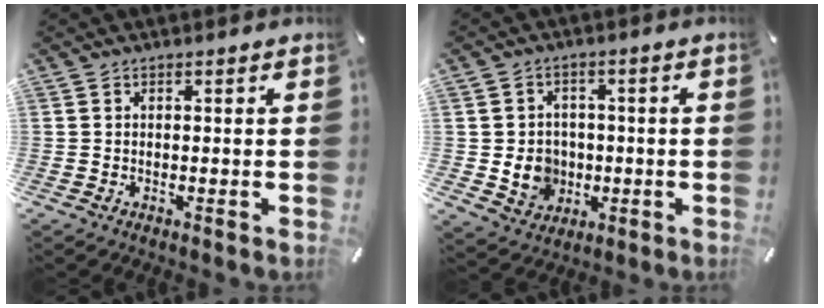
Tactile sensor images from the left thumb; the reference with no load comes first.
{"total": 7.9, "force": [-1.2, 7.4, 2.7], "torque": [-0.053, 0.007, -0.019]}